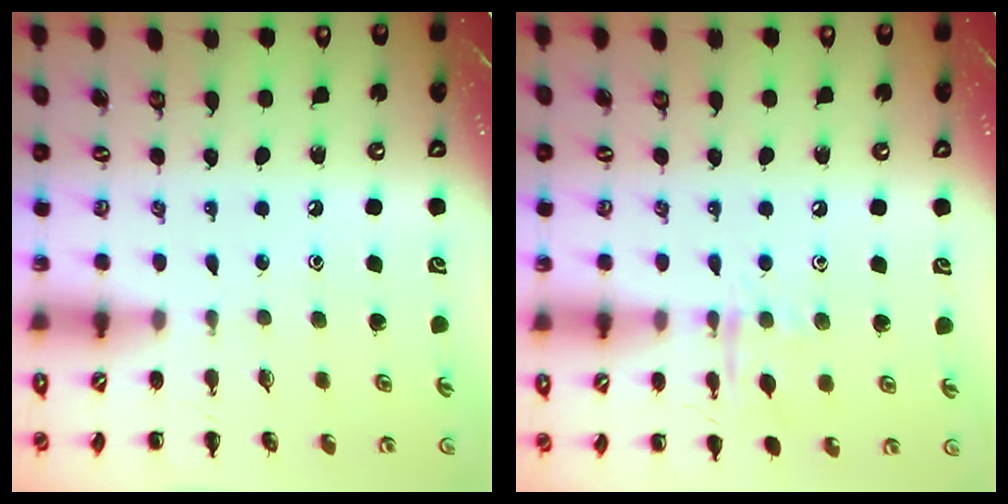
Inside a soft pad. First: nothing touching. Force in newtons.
{"total": 7.5, "press": 7.4, "slide": 0.7}